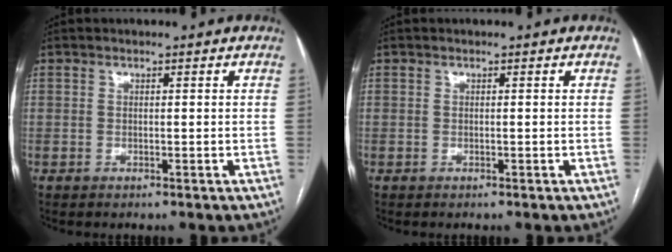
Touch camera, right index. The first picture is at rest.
{"total": 0.0}